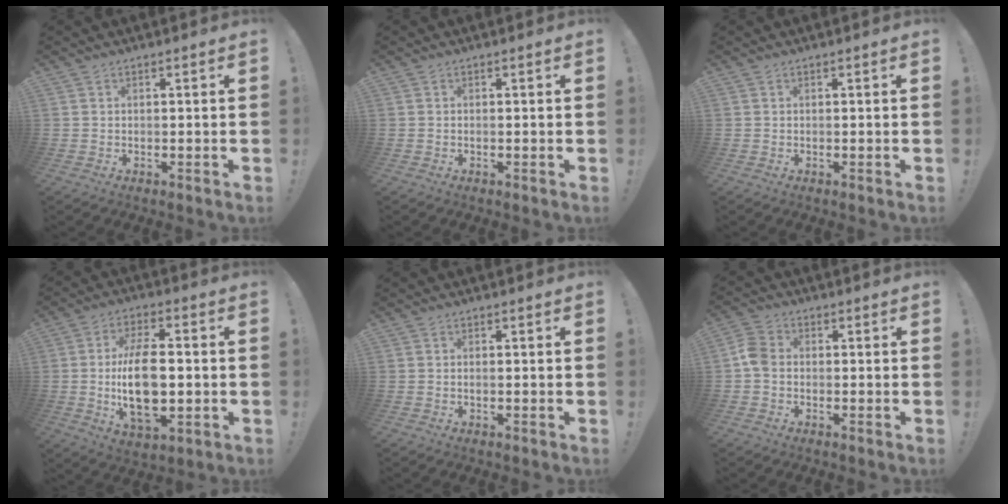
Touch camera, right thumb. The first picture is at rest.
{"total": 0.0}
{"total": 0.0}
{"total": 16.2, "force": [-0.9, 8.2, 14.0], "torque": [-0.253, -0.006, -0.021]}
{"total": 0.7, "force": [-0.3, 0.2, 0.5], "torque": [-0.019, 0.002, -0.004]}
{"total": 6.0, "force": [-1.0, 4.3, 4.0], "torque": [-0.095, 0.016, -0.013]}